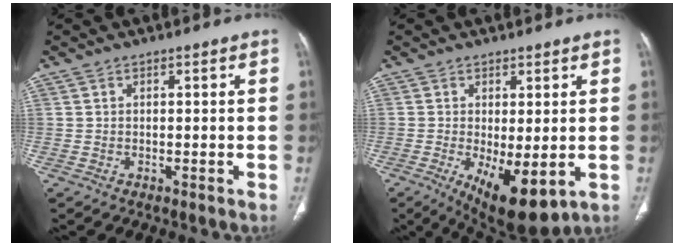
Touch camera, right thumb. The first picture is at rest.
{"total": 10.5, "force": [-2.5, 4.2, 9.3], "torque": [-0.142, -0.024, -0.023]}